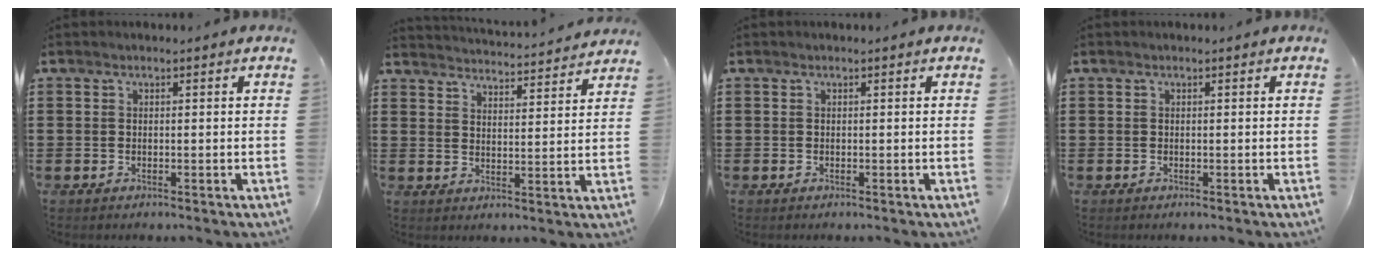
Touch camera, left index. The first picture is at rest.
{"total": 3.8, "force": [3.7, -0.7, -0.1], "torque": [-0.015, -0.030, 0.062]}
{"total": 0.0}
{"total": 0.0}